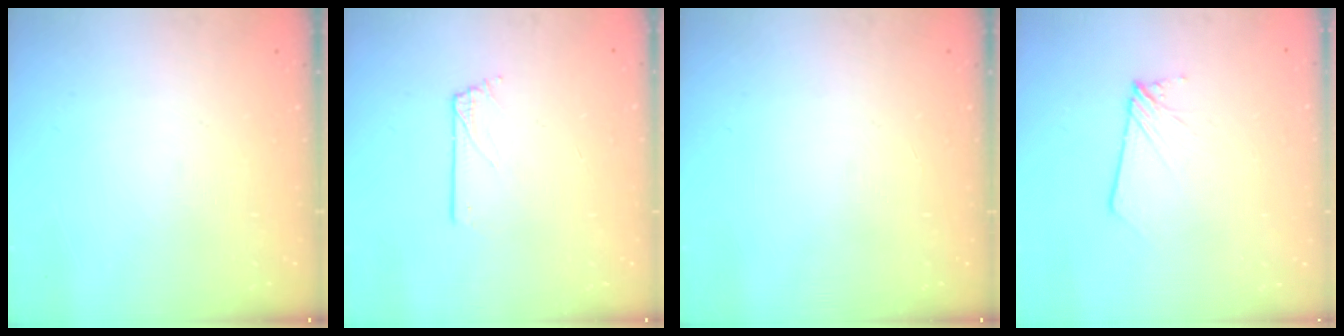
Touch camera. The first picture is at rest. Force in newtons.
{"total": 0.5, "press": 0.5, "slide": 0.1}
{"total": 0.0}
{"total": 2.8, "press": 2.8, "slide": 0.4}